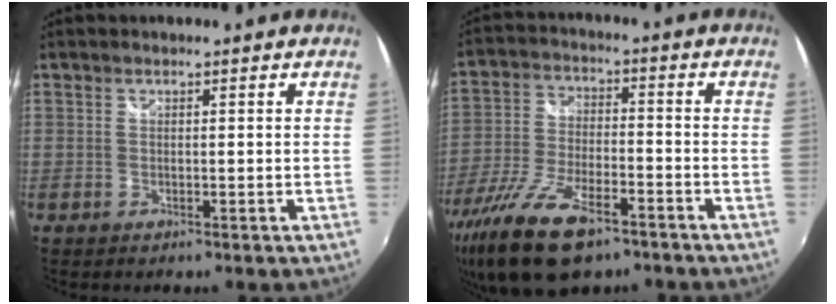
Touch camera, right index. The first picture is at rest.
{"total": 17.2, "force": [-11.3, 6.6, 11.1], "torque": [-0.241, -0.042, -0.206]}